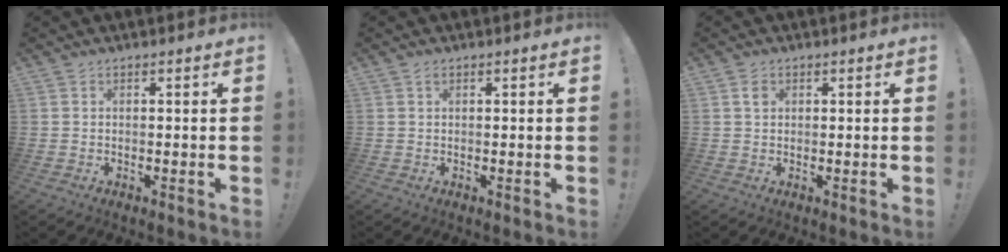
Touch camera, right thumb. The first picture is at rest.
{"total": 0.7, "force": [0.5, 0.4, 0.3], "torque": [-0.001, -0.003, 0.007]}
{"total": 1.7, "force": [0.7, 1.4, 0.7], "torque": [0.008, -0.007, 0.008]}